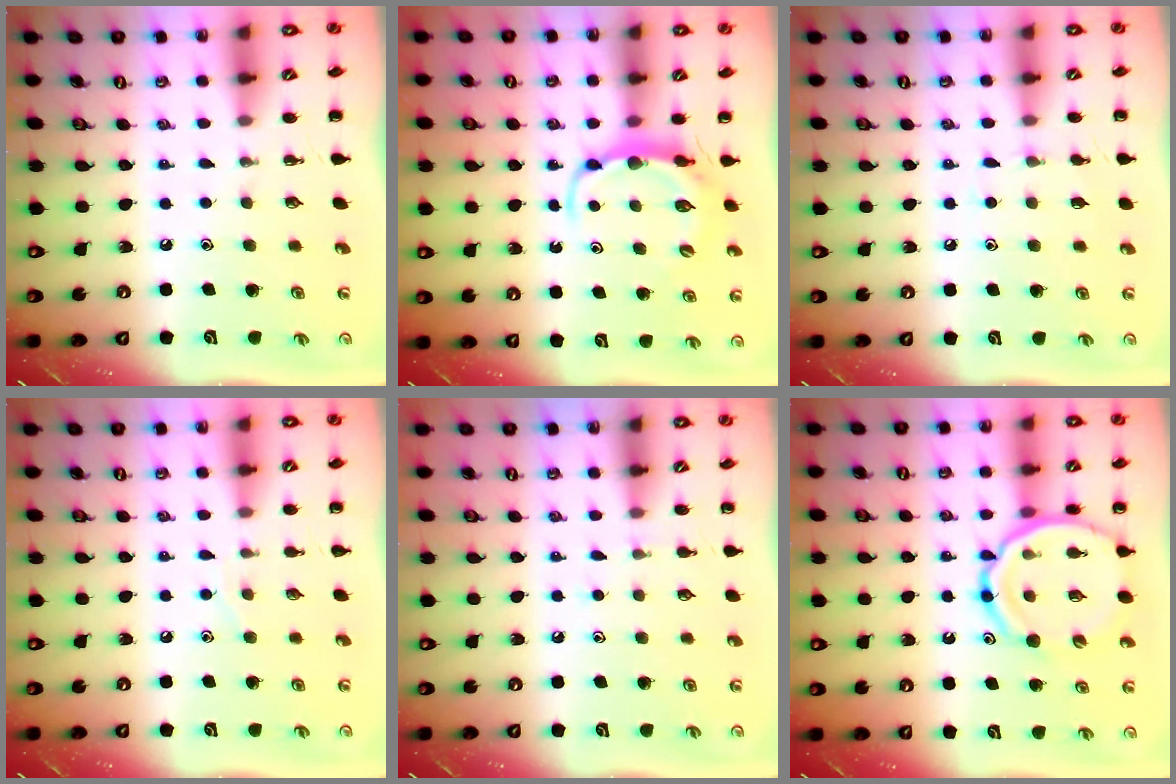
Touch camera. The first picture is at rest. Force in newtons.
{"total": 5.9, "press": 5.8, "slide": 1.0}
{"total": 5.5, "press": 5.3, "slide": 1.6}
{"total": 5.3, "press": 5.0, "slide": 1.6}
{"total": 4.5, "press": 4.3, "slide": 1.3}
{"total": 16.0, "press": 15.7, "slide": 3.2}